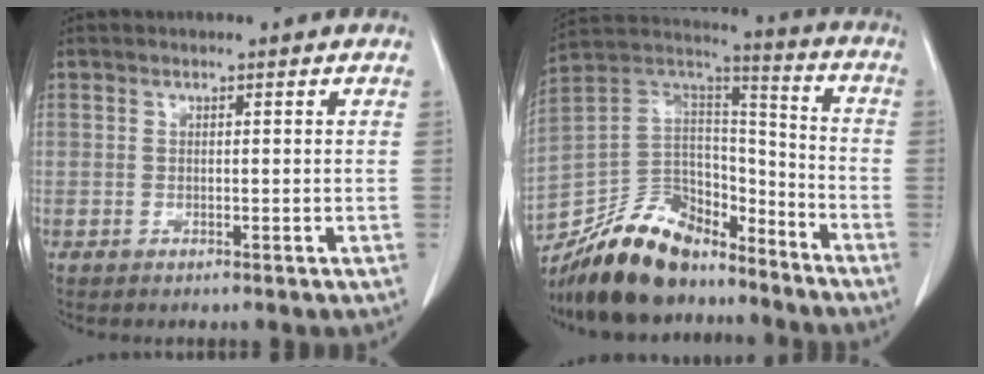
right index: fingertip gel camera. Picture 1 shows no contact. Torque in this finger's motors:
{"motor_torque": [1.09, -1.05, 0.40, 0.08]}